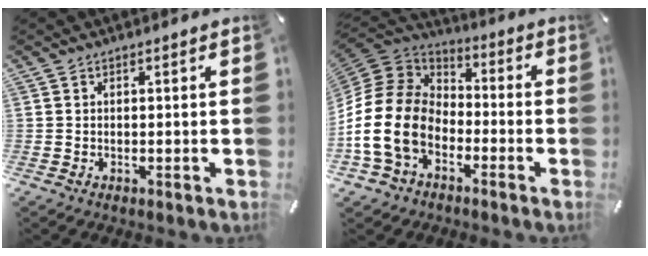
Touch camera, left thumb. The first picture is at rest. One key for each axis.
{"total": 16.7, "fx": -6.5, "fy": 12.2, "fz": 9.3, "tx": -0.211, "ty": 0.030, "tz": -0.119}